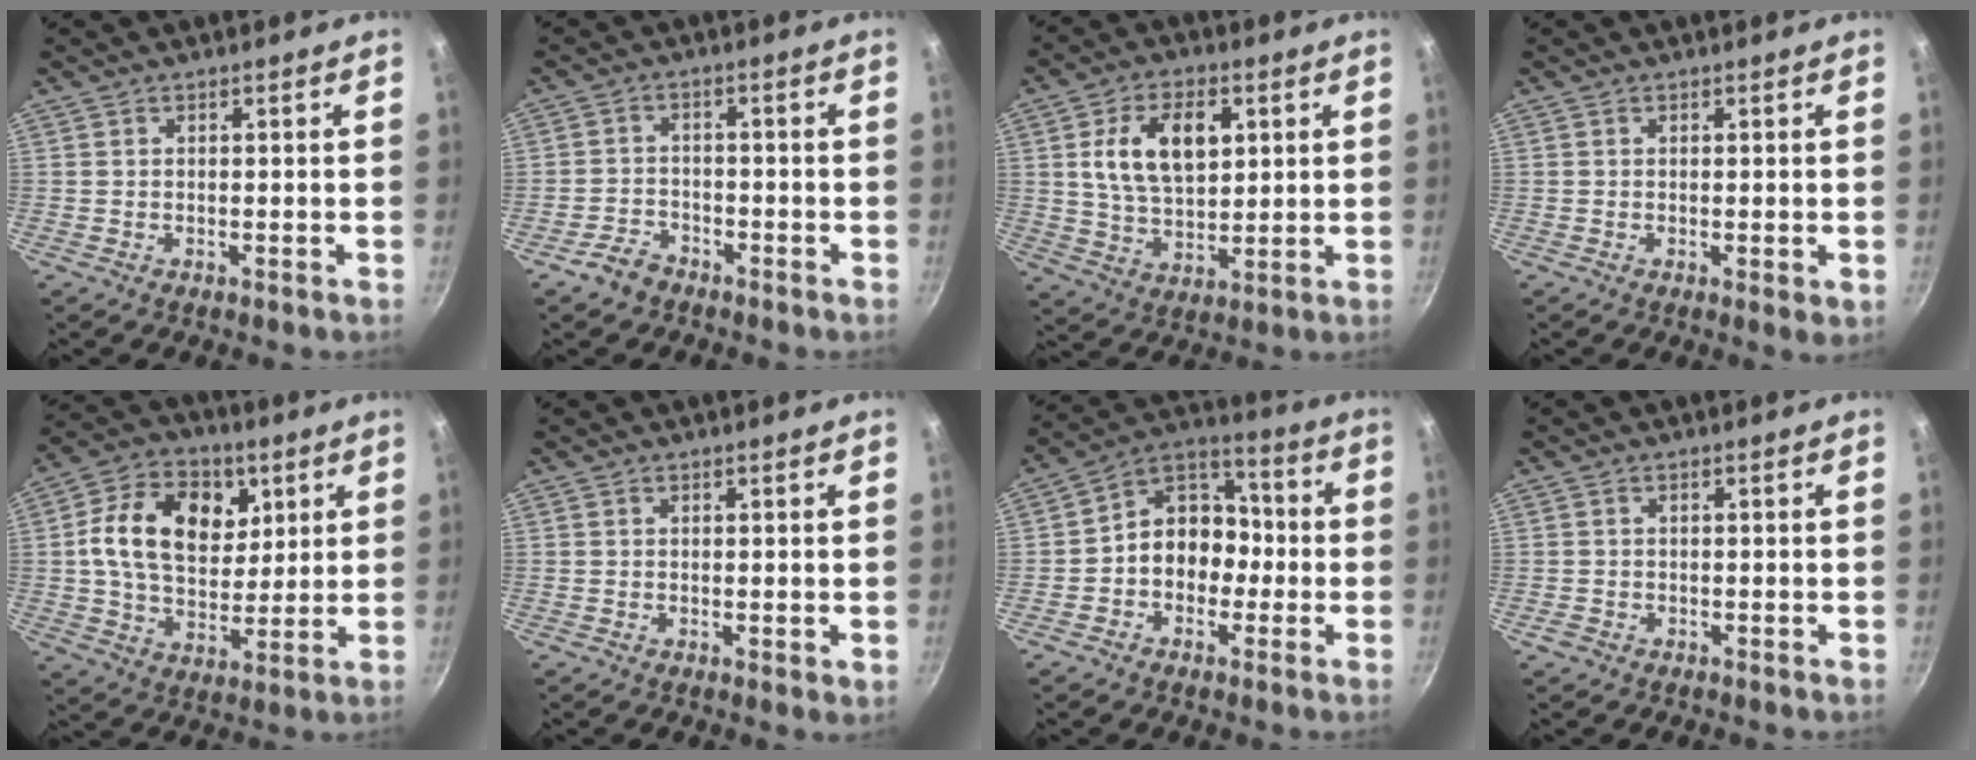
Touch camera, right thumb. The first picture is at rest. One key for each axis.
{"total": 4.2, "fx": -3.1, "fy": 2.5, "fz": 1.3, "tx": -0.016, "ty": 0.034, "tz": -0.055}
{"total": 13.3, "fx": 3.4, "fy": 8.0, "fz": 10.0, "tx": -0.150, "ty": -0.007, "tz": 0.061}
{"total": 2.0, "fx": -0.2, "fy": 0.5, "fz": 2.0, "tx": -0.028, "ty": -0.009, "tz": -0.004}
{"total": 17.3, "fx": 4.9, "fy": 12.2, "fz": 11.2, "tx": -0.165, "ty": -0.008, "tz": 0.073}
{"total": 1.1, "fx": 0.2, "fy": 0.2, "fz": 1.0, "tx": -0.014, "ty": -0.005, "tz": 0.000}
{"total": 11.3, "fx": -1.9, "fy": 9.1, "fz": 6.4, "tx": -0.044, "ty": 0.050, "tz": -0.050}
{"total": 1.2, "fx": -0.7, "fy": 0.9, "fz": 0.4, "tx": -0.007, "ty": 0.002, "tz": -0.010}